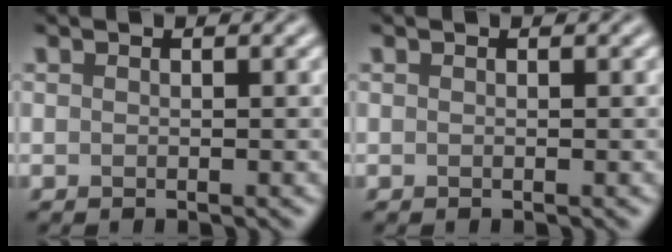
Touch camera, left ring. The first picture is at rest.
{"total": 0.0}